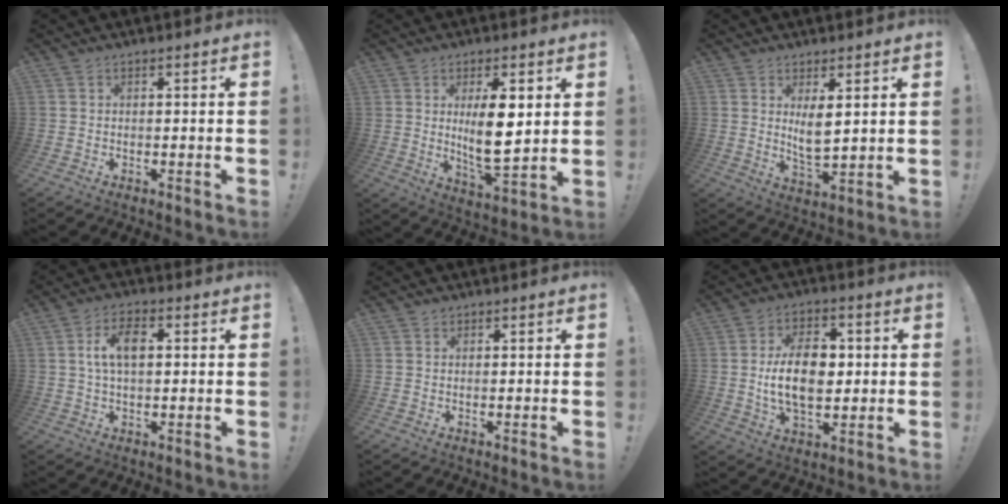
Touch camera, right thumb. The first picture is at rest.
{"total": 10.9, "force": [2.4, 4.2, 9.7], "torque": [-0.168, -0.017, 0.038]}
{"total": 6.3, "force": [2.7, 2.7, 5.0], "torque": [-0.094, -0.017, 0.049]}
{"total": 8.1, "force": [1.6, 4.3, 6.7], "torque": [-0.107, 0.009, 0.026]}
{"total": 1.0, "force": [0.8, 0.6, 0.2], "torque": [-0.005, 0.000, 0.015]}
{"total": 14.9, "force": [0.6, 9.2, 11.8], "torque": [-0.208, 0.003, 0.007]}